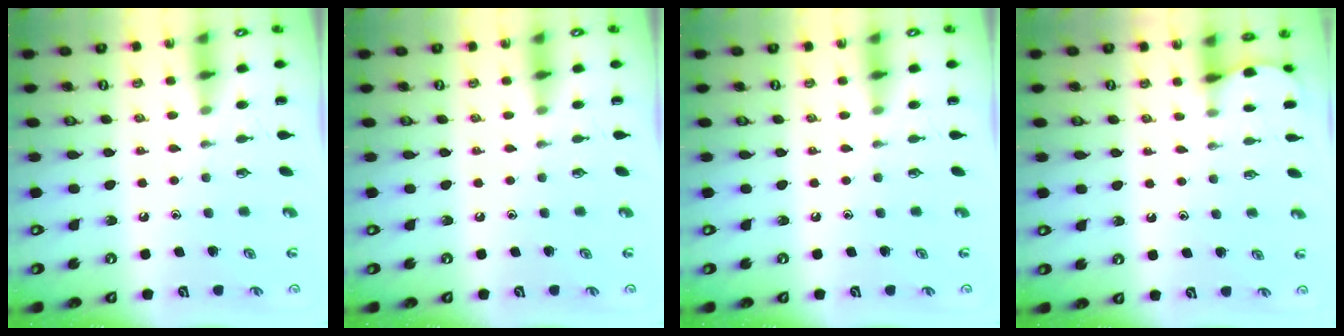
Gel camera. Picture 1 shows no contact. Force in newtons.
{"total": 0.0}
{"total": 0.0}
{"total": 2.4, "press": 2.4, "slide": 0.2}